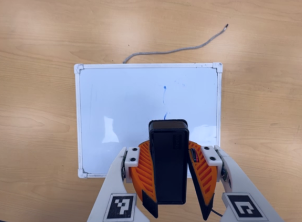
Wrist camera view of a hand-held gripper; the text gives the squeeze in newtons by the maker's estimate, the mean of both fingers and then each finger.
{"total": 11.7, "left": 10.7, "right": 12.7}